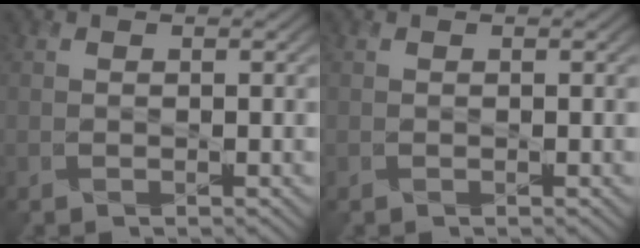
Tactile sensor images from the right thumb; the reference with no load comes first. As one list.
[{"total": 0.0}]